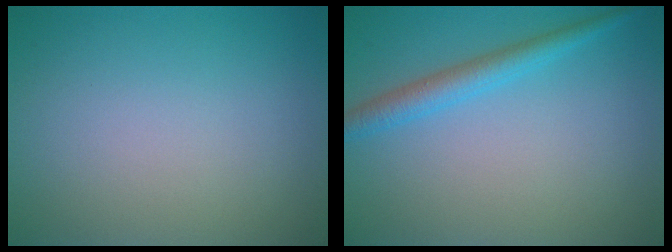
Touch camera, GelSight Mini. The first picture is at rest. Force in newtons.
{"total": 2.6, "press": 2.6, "slide": 0.1}